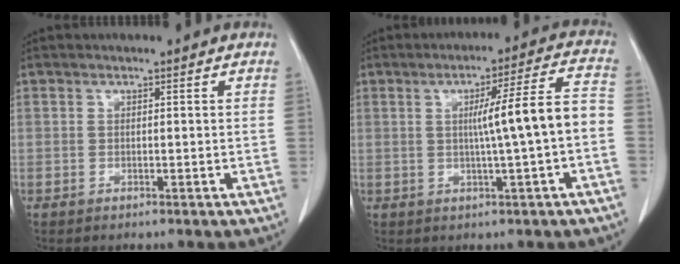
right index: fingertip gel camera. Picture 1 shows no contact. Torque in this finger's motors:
{"motor_torque": [1.40, -0.23, 0.68, 0.11]}